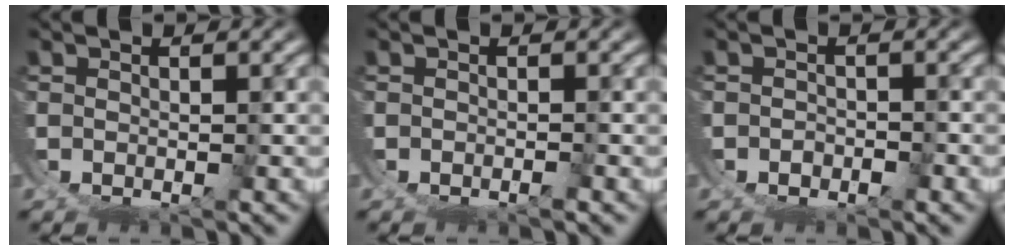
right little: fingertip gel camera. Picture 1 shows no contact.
{"total": 0.8, "force": [-0.8, 0.2, 0.1], "torque": [-0.002, -0.001, -0.013]}
{"total": 1.2, "force": [-0.5, 1.1, -0.2], "torque": [-0.002, -0.007, -0.007]}